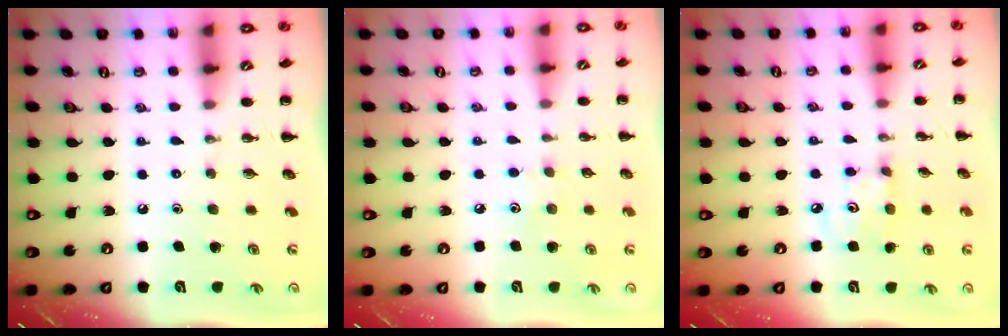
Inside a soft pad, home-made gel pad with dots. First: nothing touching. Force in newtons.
{"total": 4.5, "press": 4.3, "slide": 1.2}
{"total": 4.2, "press": 4.1, "slide": 1.0}